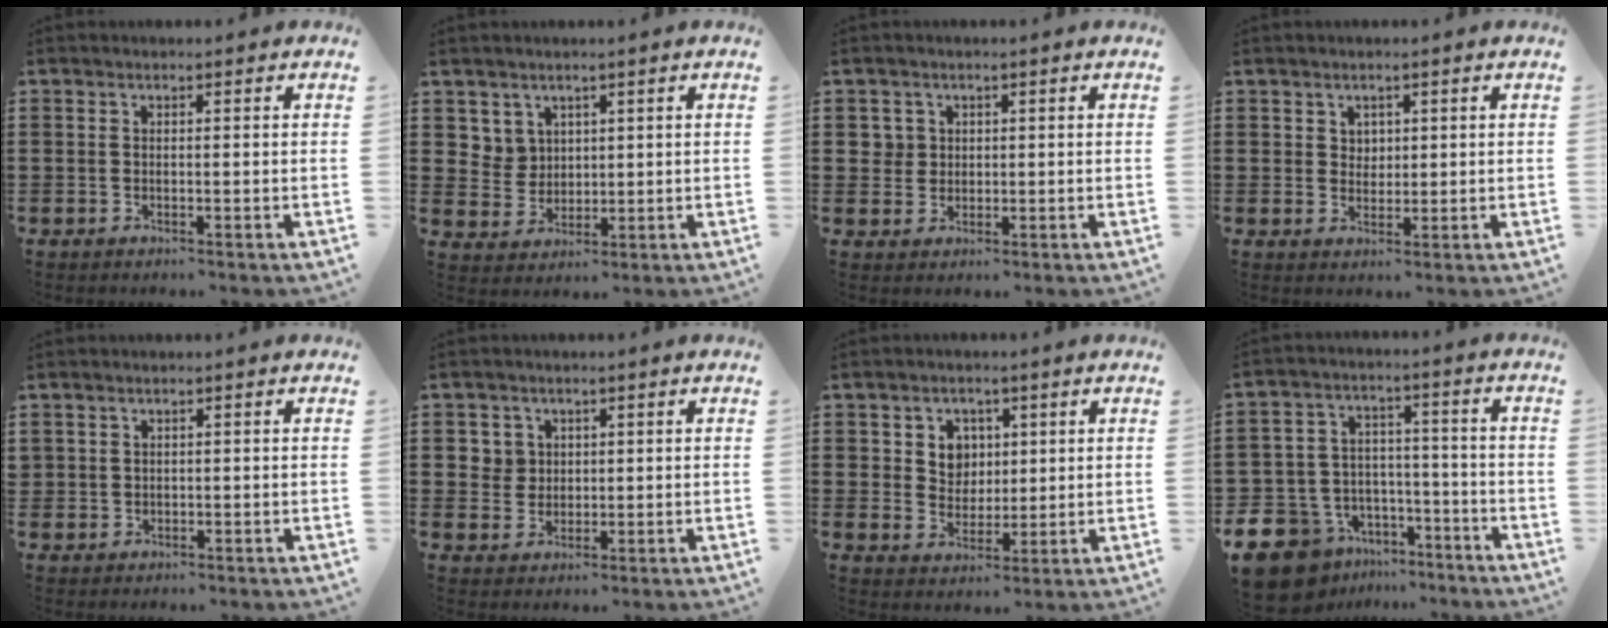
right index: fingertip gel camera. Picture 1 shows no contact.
{"total": 4.4, "force": [2.3, 3.7, 0.4], "torque": [-0.028, 0.009, 0.045]}
{"total": 3.0, "force": [0.7, 2.8, 0.6], "torque": [-0.025, 0.010, 0.013]}
{"total": 2.1, "force": [1.2, 1.7, 0.4], "torque": [-0.013, 0.008, 0.021]}
{"total": 1.2, "force": [0.8, 0.9, 0.1], "torque": [-0.006, 0.003, 0.015]}
{"total": 3.7, "force": [1.4, 3.4, 0.5], "torque": [-0.026, 0.013, 0.025]}
{"total": 4.6, "force": [1.7, 4.1, 1.3], "torque": [-0.038, 0.011, 0.027]}
{"total": 11.2, "force": [-8.2, 7.0, 3.0], "torque": [-0.102, 0.035, -0.156]}